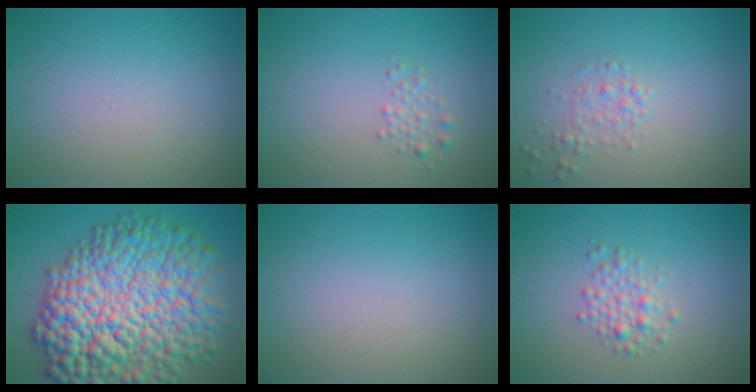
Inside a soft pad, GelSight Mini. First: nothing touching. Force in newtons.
{"total": 1.2, "press": 1.1, "slide": 0.1}
{"total": 1.4, "press": 1.4, "slide": 0.1}
{"total": 17.3, "press": 17.2, "slide": 0.4}
{"total": 0.0}
{"total": 2.2, "press": 2.2, "slide": 0.1}